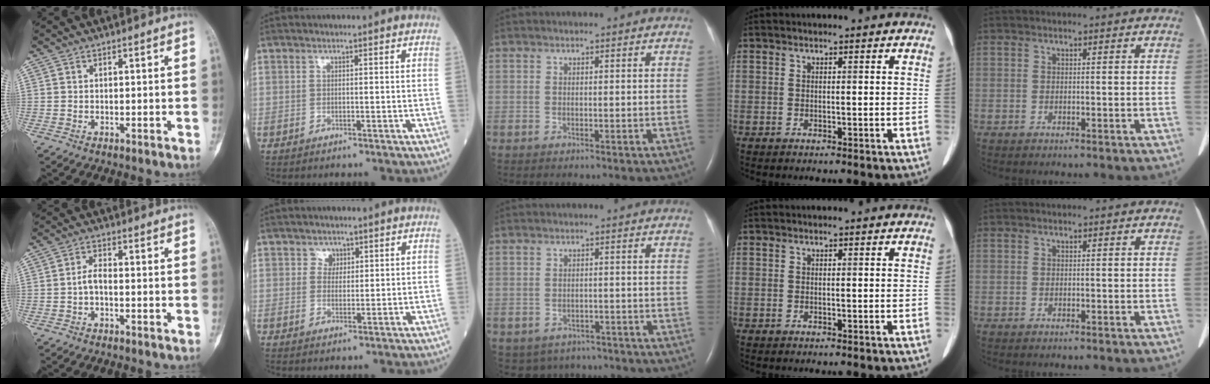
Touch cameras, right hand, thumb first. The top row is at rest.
{"thumb": {"total": 2.5, "force": [-0.8, 1.1, 2.1], "torque": [-0.040, 0.011, -0.019]}, "index": {"total": 1.9, "force": [1.1, 1.6, 0.2], "torque": [0.005, -0.003, 0.013]}, "middle": {"total": 5.2, "force": [-4.1, 3.2, 0.4], "torque": [-0.001, 0.008, -0.050]}}